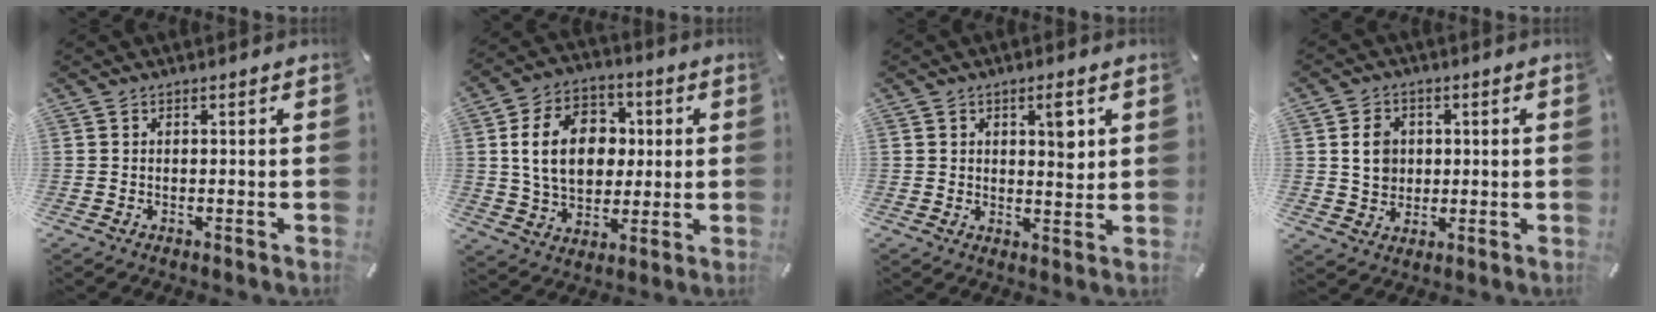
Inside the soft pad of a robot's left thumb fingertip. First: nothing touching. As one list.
[{"total": 15.6, "force": [2.0, 12.0, 9.8], "torque": [-0.177, 0.017, 0.035]}, {"total": 5.6, "force": [2.1, 2.7, 4.5], "torque": [-0.053, -0.009, 0.025]}, {"total": 6.2, "force": [0.9, 5.6, 2.4], "torque": [-0.034, 0.005, 0.015]}]